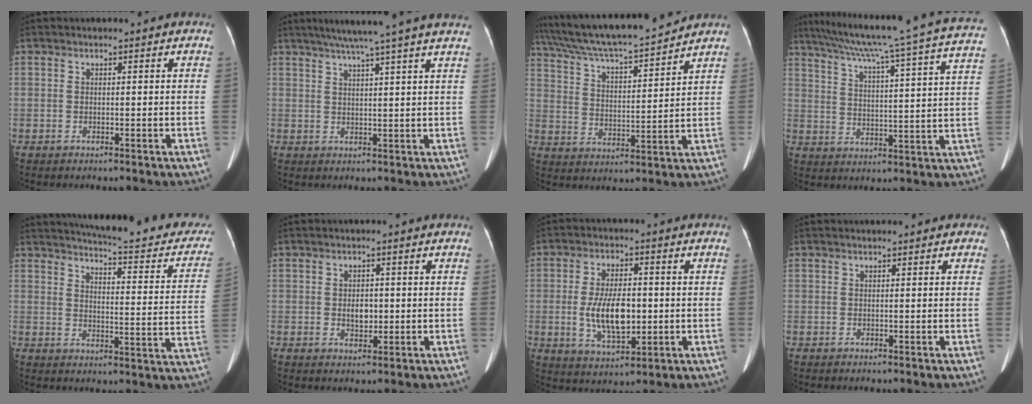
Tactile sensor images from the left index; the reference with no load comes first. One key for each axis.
{"total": 12.8, "fx": 10.5, "fy": -1.3, "fz": 7.3, "tx": -0.113, "ty": 0.018, "tz": 0.129}
{"total": 16.8, "fx": 15.3, "fy": 0.7, "fz": 6.9, "tx": -0.130, "ty": 0.007, "tz": 0.252}
{"total": 26.3, "fx": 21.9, "fy": -0.4, "fz": 14.7, "tx": -0.238, "ty": -0.028, "tz": 0.282}
{"total": 22.1, "fx": 19.6, "fy": 4.0, "fz": 9.5, "tx": -0.118, "ty": -0.057, "tz": 0.216}
{"total": 2.3, "fx": -0.3, "fy": 1.5, "fz": 1.6, "tx": -0.029, "ty": -0.008, "tz": -0.003}
{"total": 9.0, "fx": -1.1, "fy": 3.8, "fz": 8.1, "tx": -0.163, "ty": -0.009, "tz": -0.014}
{"total": 1.0, "fx": 0.7, "fy": 0.5, "fz": 0.5, "tx": -0.006, "ty": 0.010, "tz": 0.002}